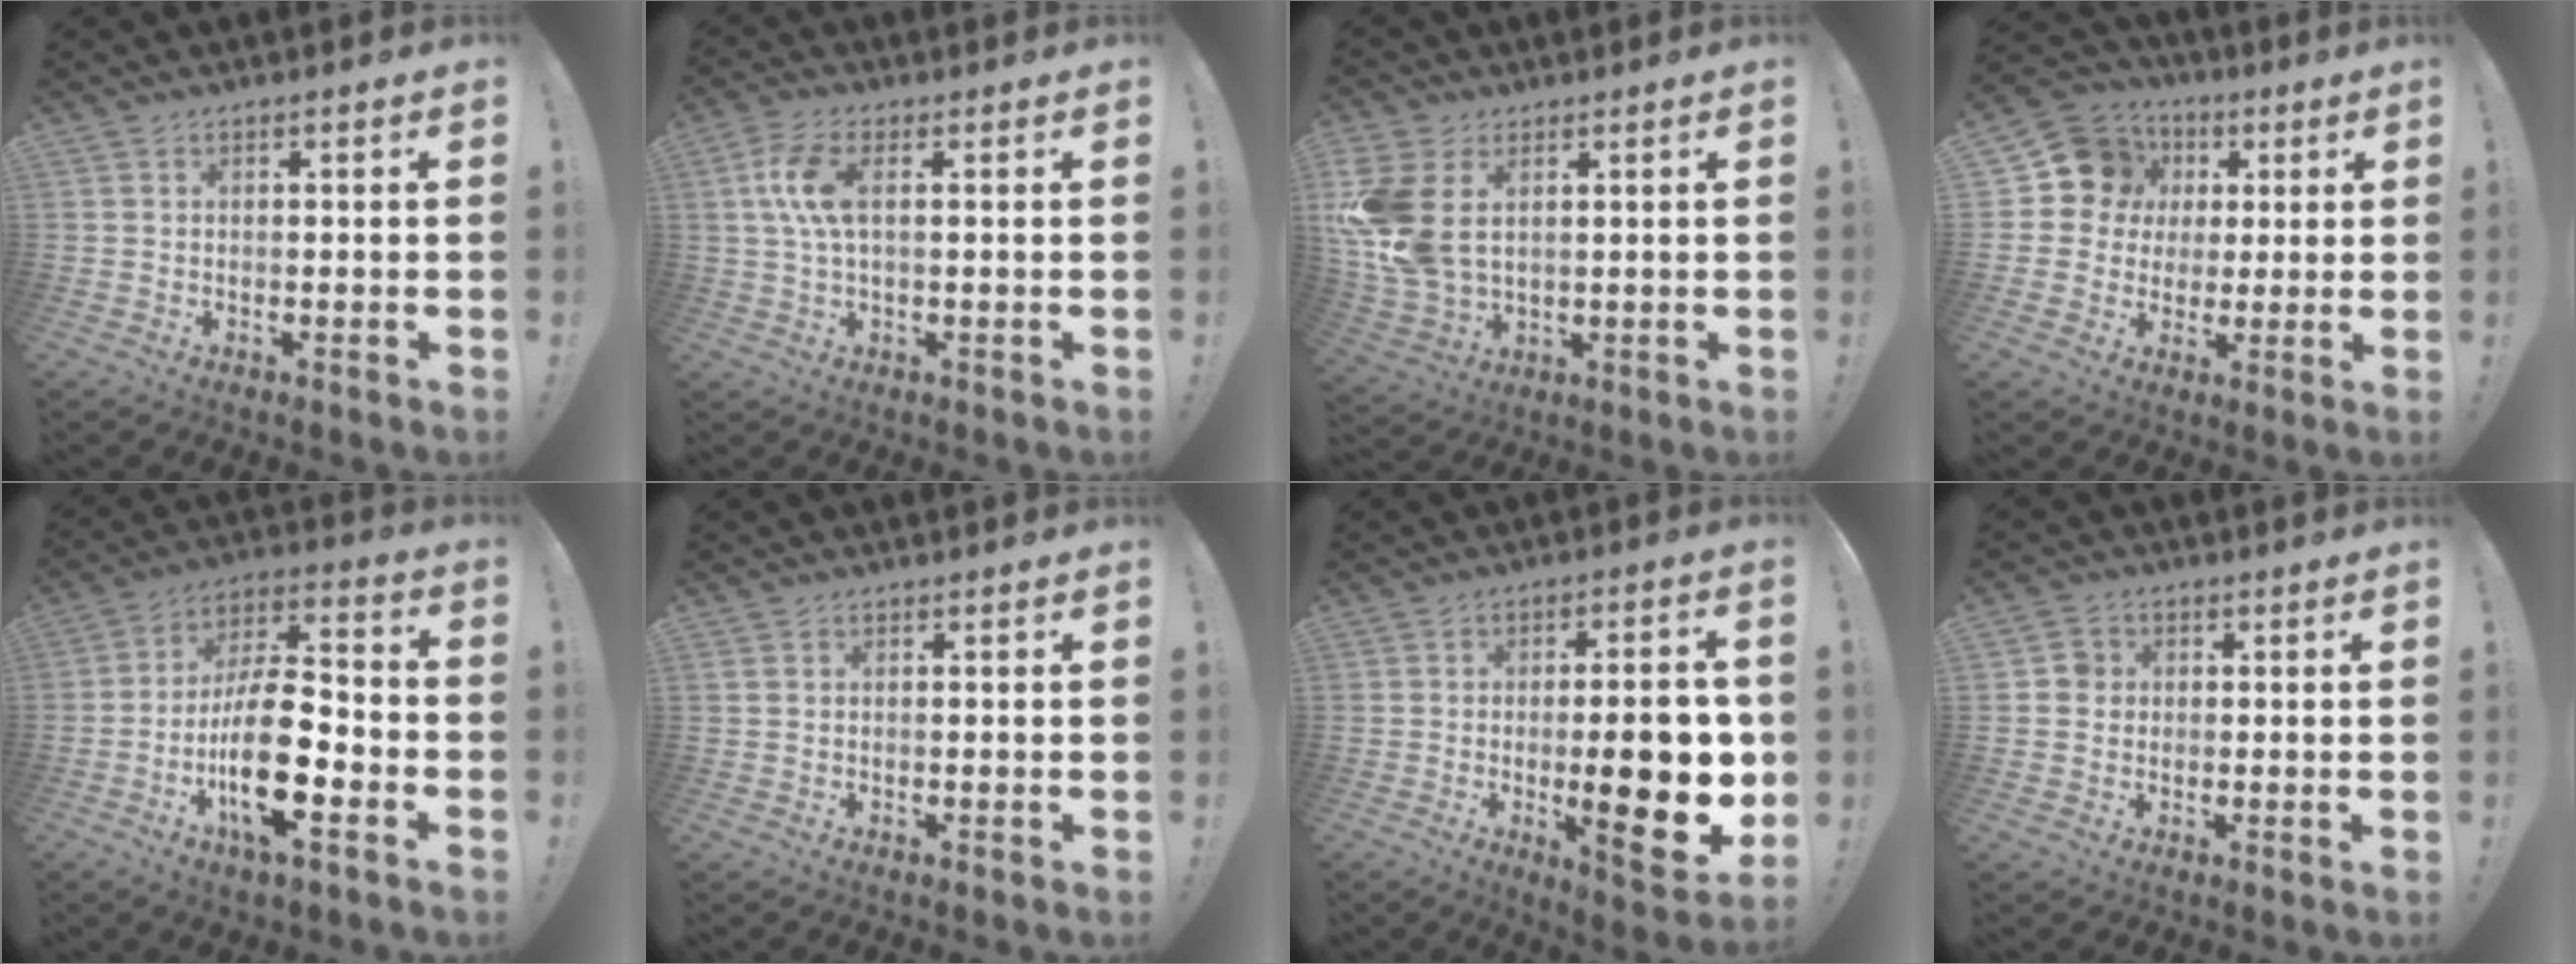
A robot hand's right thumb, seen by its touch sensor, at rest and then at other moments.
{"total": 8.6, "force": [1.6, 3.5, 7.7], "torque": [-0.152, -0.005, 0.029]}
{"total": 13.4, "force": [3.6, 9.1, 9.2], "torque": [-0.198, -0.014, 0.073]}
{"total": 12.7, "force": [3.7, 11.5, 4.2], "torque": [-0.057, -0.013, 0.083]}
{"total": 19.6, "force": [-6.9, 7.8, 16.7], "torque": [-0.317, 0.038, -0.107]}
{"total": 0.0}
{"total": 19.7, "force": [-2.4, 6.3, 18.5], "torque": [-0.240, -0.007, -0.024]}
{"total": 4.2, "force": [0.2, 4.0, 1.3], "torque": [-0.019, 0.012, 0.004]}